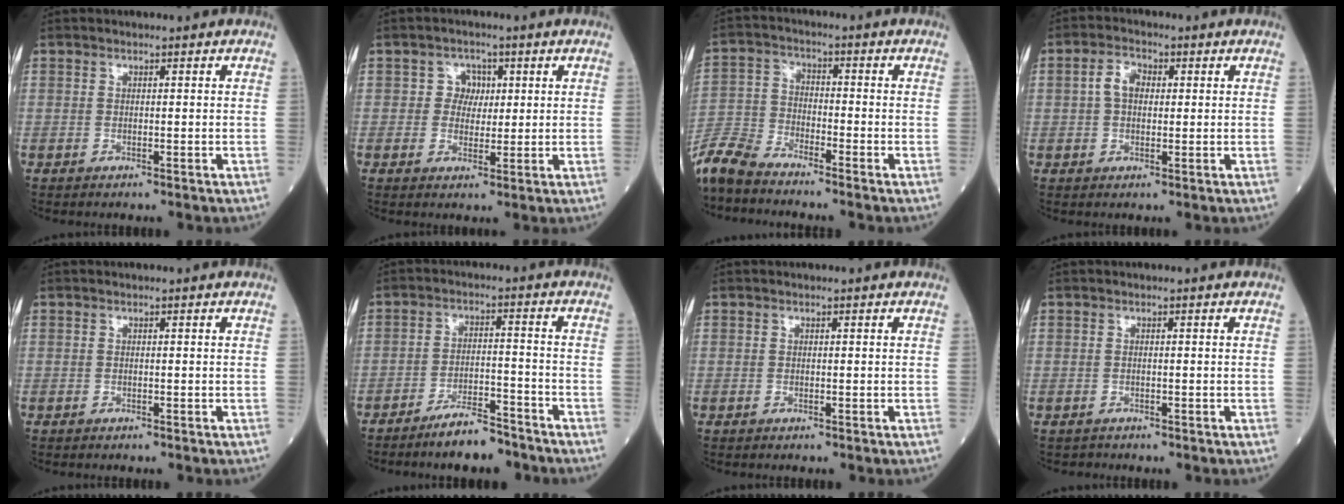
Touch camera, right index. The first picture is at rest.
{"total": 3.2, "force": [0.7, 2.9, 1.1], "torque": [-0.009, 0.004, 0.008]}
{"total": 7.5, "force": [-7.2, 1.0, 1.9], "torque": [-0.043, -0.011, -0.147]}
{"total": 3.8, "force": [0.6, 2.4, 2.9], "torque": [-0.061, 0.014, 0.010]}
{"total": 0.0}
{"total": 6.7, "force": [-5.7, 1.4, 3.2], "torque": [-0.056, -0.005, -0.102]}
{"total": 0.0}
{"total": 0.6, "force": [-0.5, 0.2, -0.2], "torque": [-0.002, -0.001, -0.011]}